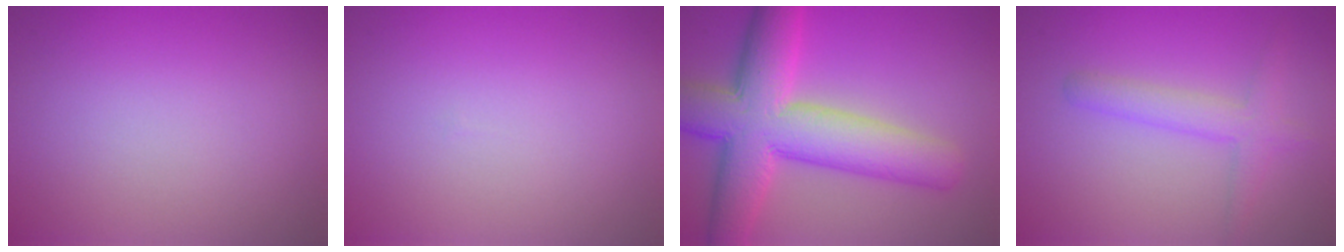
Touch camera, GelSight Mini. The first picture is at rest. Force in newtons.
{"total": 0.0}
{"total": 11.2, "press": 11.2, "slide": 0.4}
{"total": 2.8, "press": 2.8, "slide": 0.2}